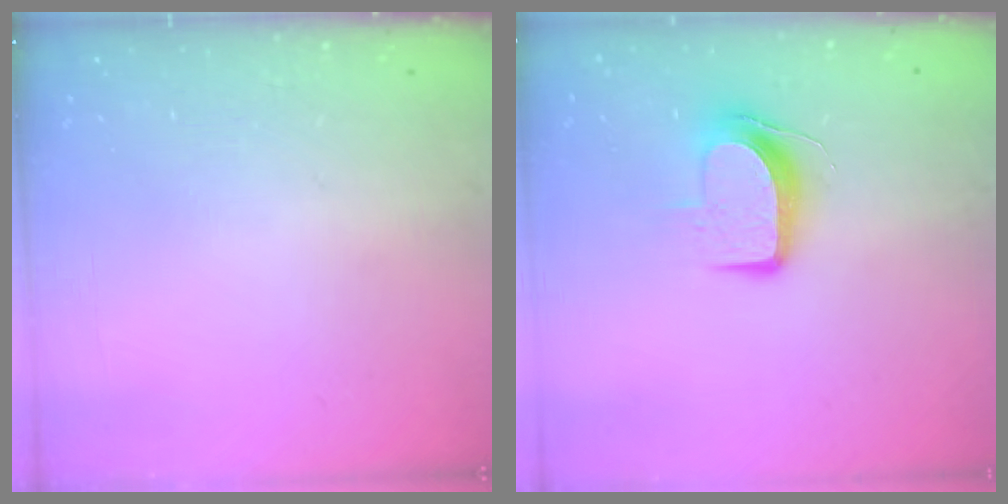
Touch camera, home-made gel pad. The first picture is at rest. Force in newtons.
{"total": 8.7, "press": 8.6, "slide": 0.7}